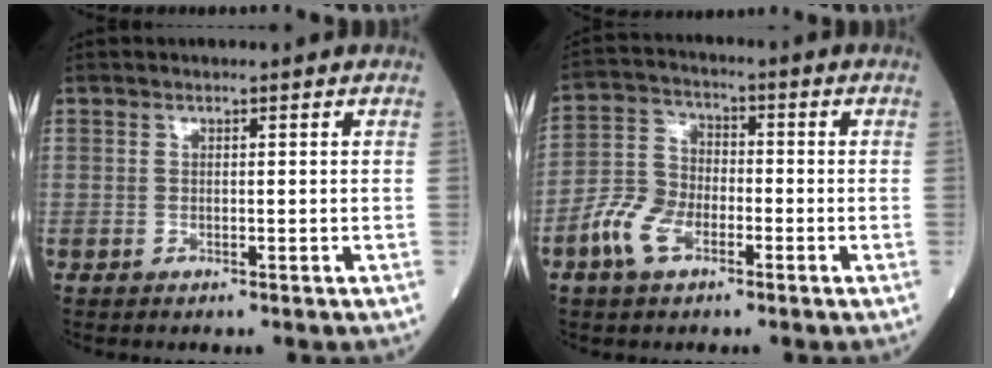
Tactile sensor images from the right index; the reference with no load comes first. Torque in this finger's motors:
{"motor_torque": [0.52, -0.52, 0.20, 0.09]}